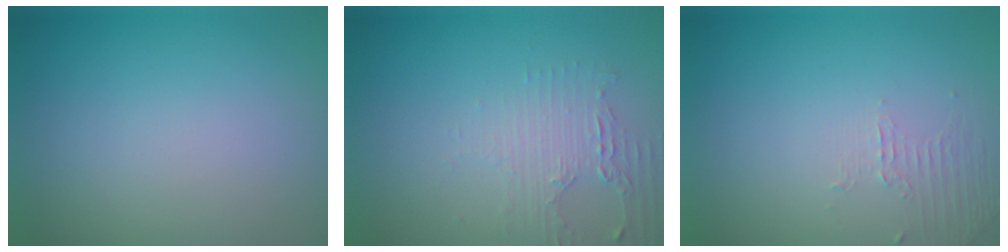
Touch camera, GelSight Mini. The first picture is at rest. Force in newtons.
{"total": 2.2, "press": 2.1, "slide": 0.6}
{"total": 1.1, "press": 0.2, "slide": 1.0}